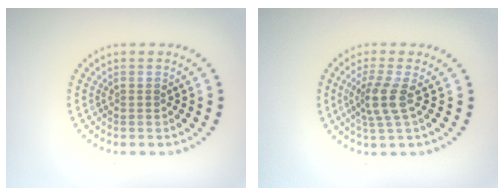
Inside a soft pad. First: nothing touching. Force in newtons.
{"total": 2.7, "press": 2.0, "slide": 1.9}